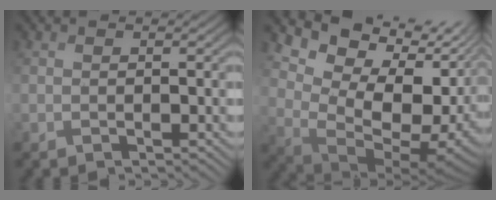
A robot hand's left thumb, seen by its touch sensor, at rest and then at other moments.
{"total": 12.7, "force": [4.4, 8.6, 8.1], "torque": [-0.175, 0.014, 0.093]}